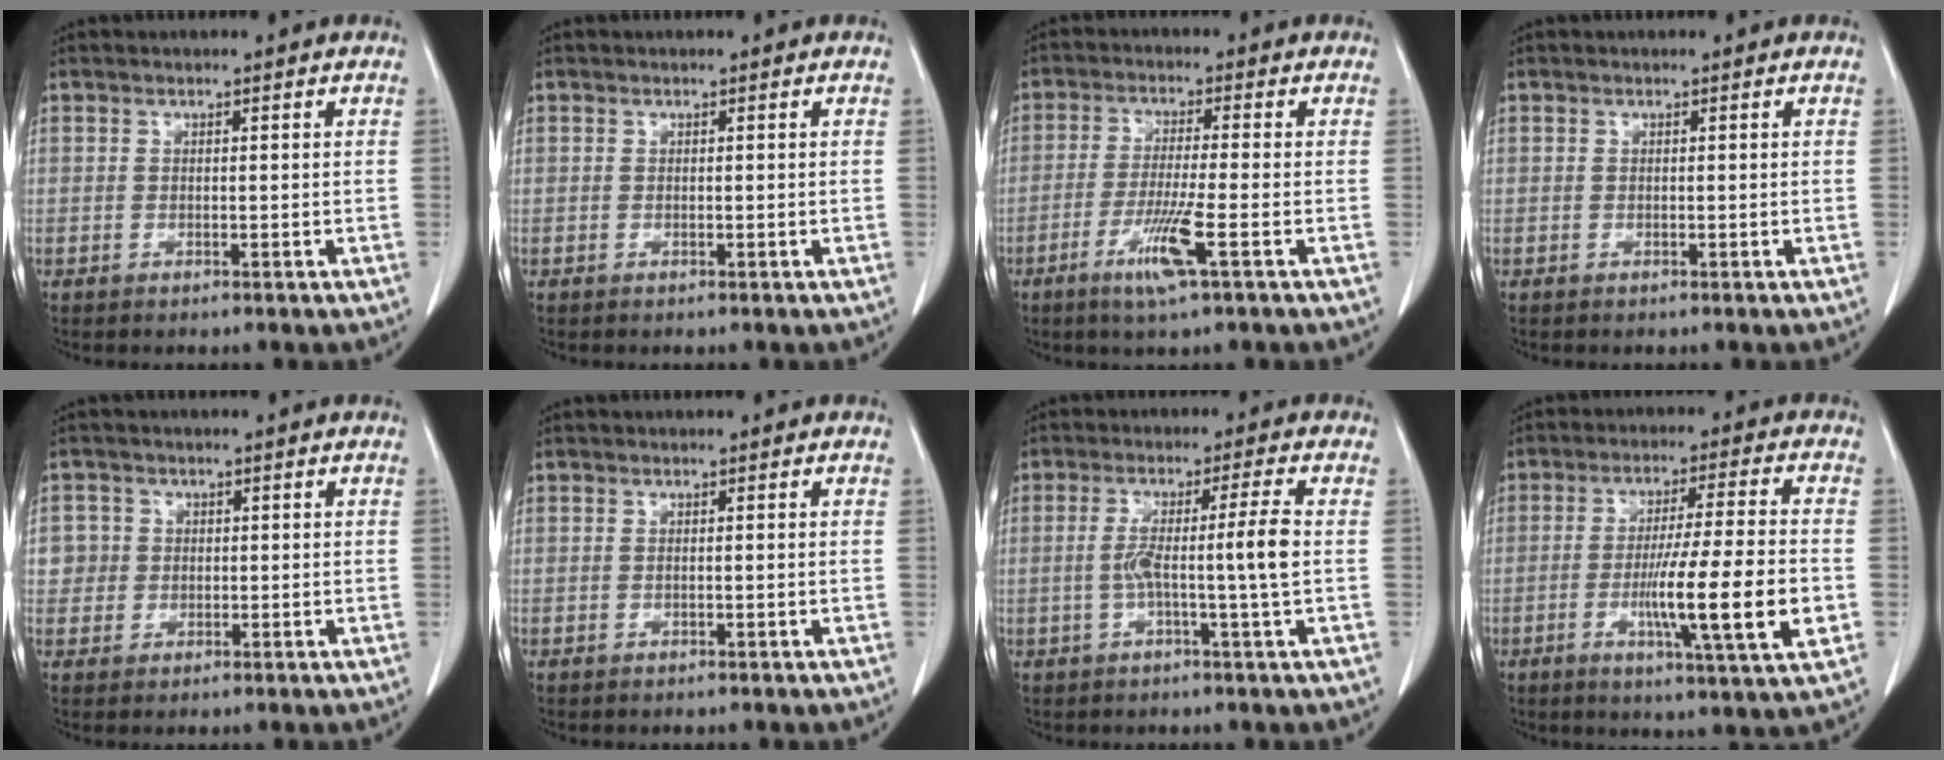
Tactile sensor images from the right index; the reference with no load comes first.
{"total": 0.0}
{"total": 7.1, "force": [-3.2, -0.4, 6.3], "torque": [-0.123, -0.019, -0.061]}
{"total": 0.0}
{"total": 3.3, "force": [0.3, 3.3, 0.0], "torque": [0.018, 0.008, 0.005]}
{"total": 0.0}
{"total": 6.8, "force": [-0.7, -1.2, 6.6], "torque": [-0.120, 0.009, -0.010]}
{"total": 13.9, "force": [-3.3, -0.3, 13.5], "torque": [-0.227, -0.017, -0.058]}